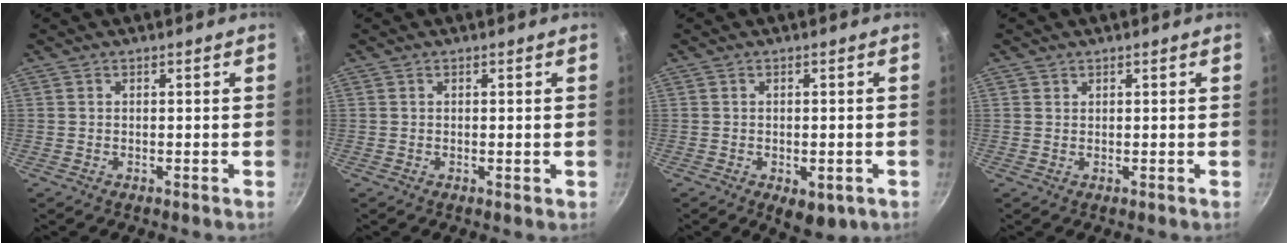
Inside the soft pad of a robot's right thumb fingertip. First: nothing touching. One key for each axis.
{"total": 0.6, "fx": -0.1, "fy": 0.1, "fz": 0.5, "tx": -0.007, "ty": -0.002, "tz": -0.002}
{"total": 5.7, "fx": -2.2, "fy": 3.0, "fz": 4.3, "tx": -0.040, "ty": 0.001, "tz": -0.021}
{"total": 0.7, "fx": 0.4, "fy": 0.5, "fz": 0.1, "tx": 0.005, "ty": -0.001, "tz": 0.007}